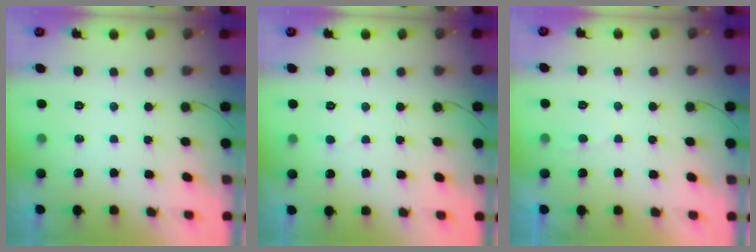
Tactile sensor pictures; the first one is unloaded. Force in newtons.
{"total": 2.6, "press": 2.6, "slide": 0.2}
{"total": 2.1, "press": 2.1, "slide": 0.2}